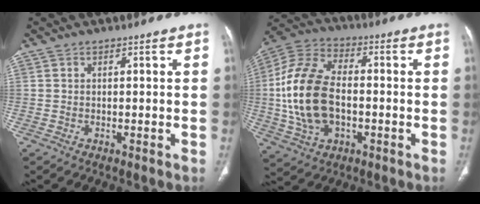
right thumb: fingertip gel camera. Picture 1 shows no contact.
{"total": 17.9, "force": [-1.4, 10.9, 14.1], "torque": [-0.289, 0.020, -0.023]}